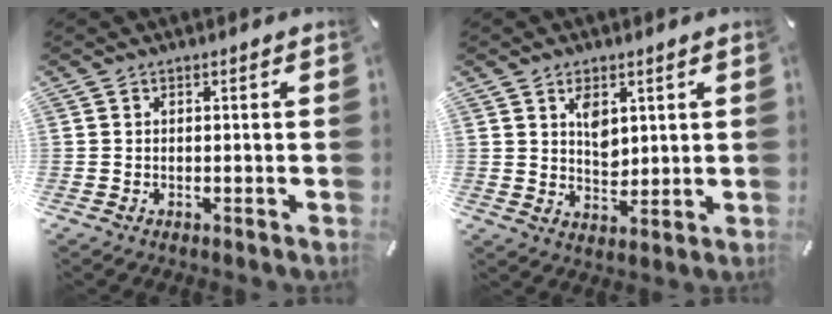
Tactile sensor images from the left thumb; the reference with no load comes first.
{"total": 5.3, "force": [2.5, 3.8, 2.8], "torque": [-0.032, -0.013, 0.041]}